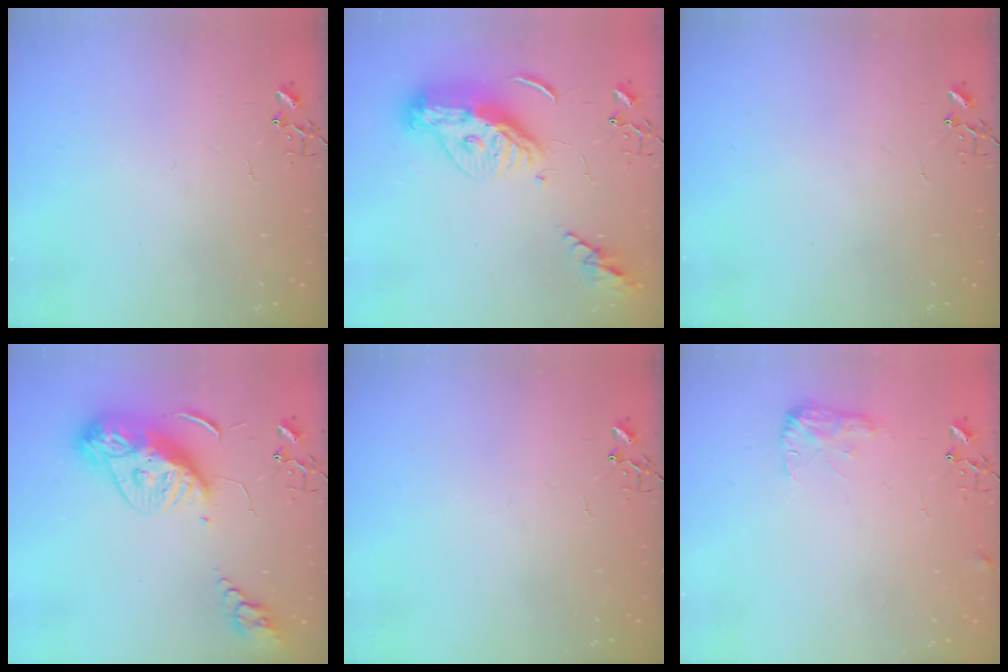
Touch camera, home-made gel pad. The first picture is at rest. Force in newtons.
{"total": 14.7, "press": 14.6, "slide": 1.6}
{"total": 0.0}
{"total": 14.4, "press": 14.4, "slide": 1.3}
{"total": 0.0}
{"total": 8.3, "press": 8.3, "slide": 0.2}